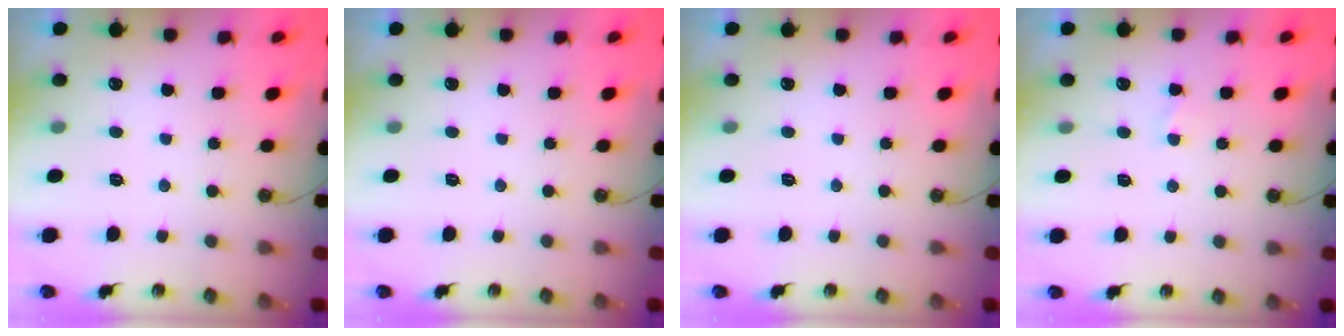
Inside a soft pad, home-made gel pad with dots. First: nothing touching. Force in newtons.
{"total": 0.0}
{"total": 0.0}
{"total": 1.6, "press": 1.6, "slide": 0.2}